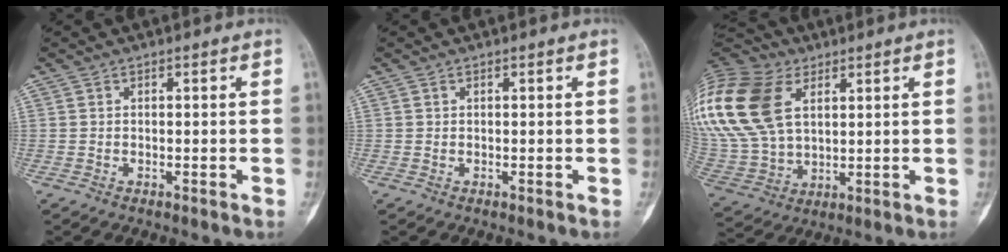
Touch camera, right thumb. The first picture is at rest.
{"total": 0.0}
{"total": 28.2, "force": [9.9, 18.8, 18.6], "torque": [-0.455, 0.028, 0.201]}